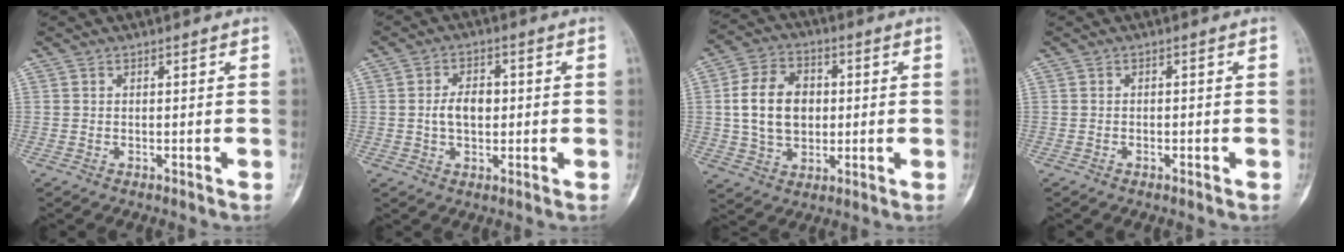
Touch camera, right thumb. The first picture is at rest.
{"total": 5.7, "force": [0.1, 3.7, 4.4], "torque": [-0.067, 0.009, -0.001]}
{"total": 12.4, "force": [0.8, 9.0, 8.4], "torque": [-0.130, 0.009, 0.016]}
{"total": 1.0, "force": [-0.4, 0.6, 0.7], "torque": [-0.014, 0.006, -0.006]}